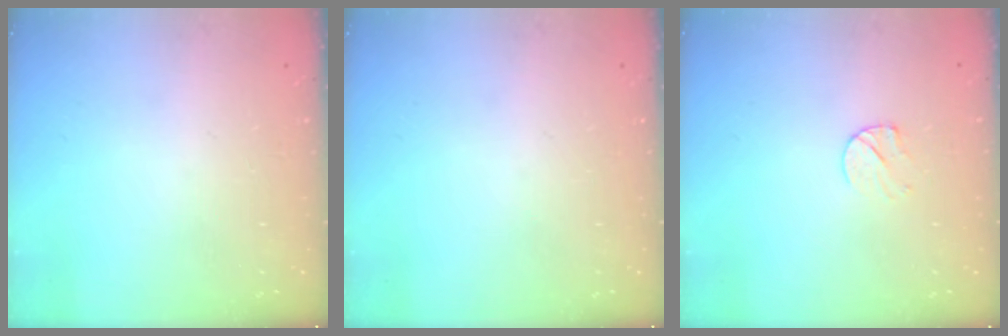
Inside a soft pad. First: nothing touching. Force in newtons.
{"total": 0.0}
{"total": 6.2, "press": 6.1, "slide": 0.5}